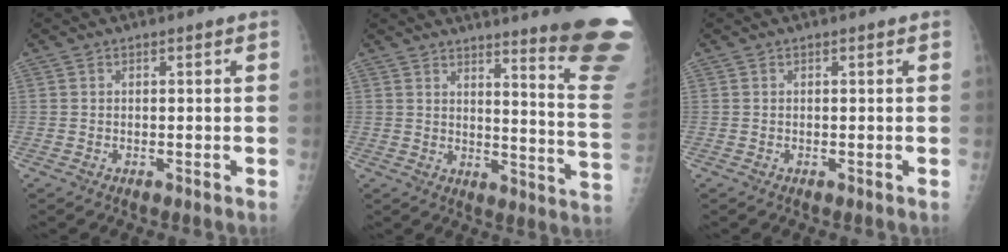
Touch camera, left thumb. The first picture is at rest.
{"total": 19.7, "force": [15.9, 0.9, 11.7], "torque": [-0.124, -0.157, 0.185]}
{"total": 0.0}